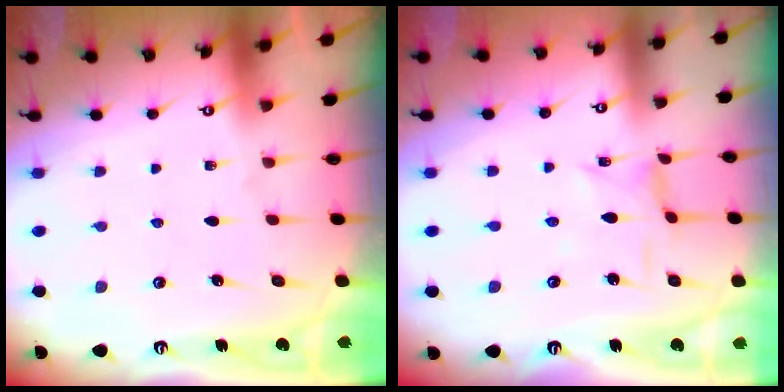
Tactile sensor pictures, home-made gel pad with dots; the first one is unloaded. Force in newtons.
{"total": 1.2, "press": 1.2, "slide": 0.2}